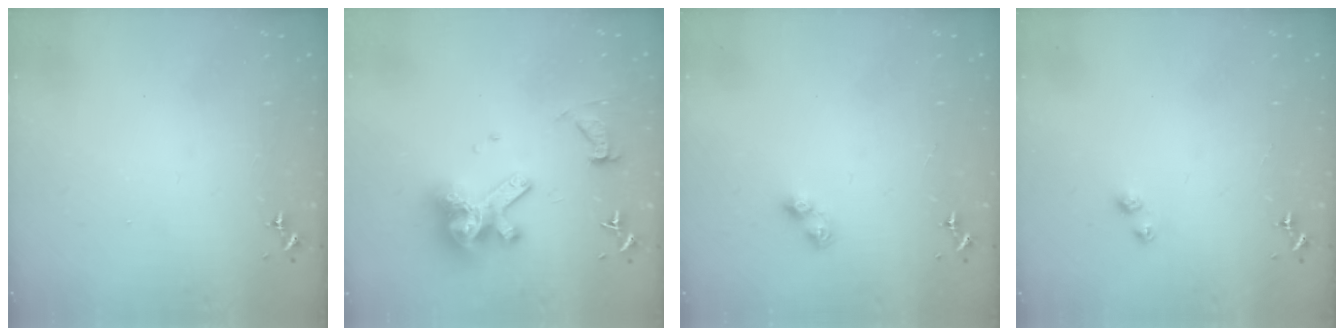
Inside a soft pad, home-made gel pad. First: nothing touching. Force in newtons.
{"total": 14.0, "press": 13.9, "slide": 1.5}
{"total": 4.3, "press": 4.3, "slide": 0.5}
{"total": 2.6, "press": 2.6, "slide": 0.3}